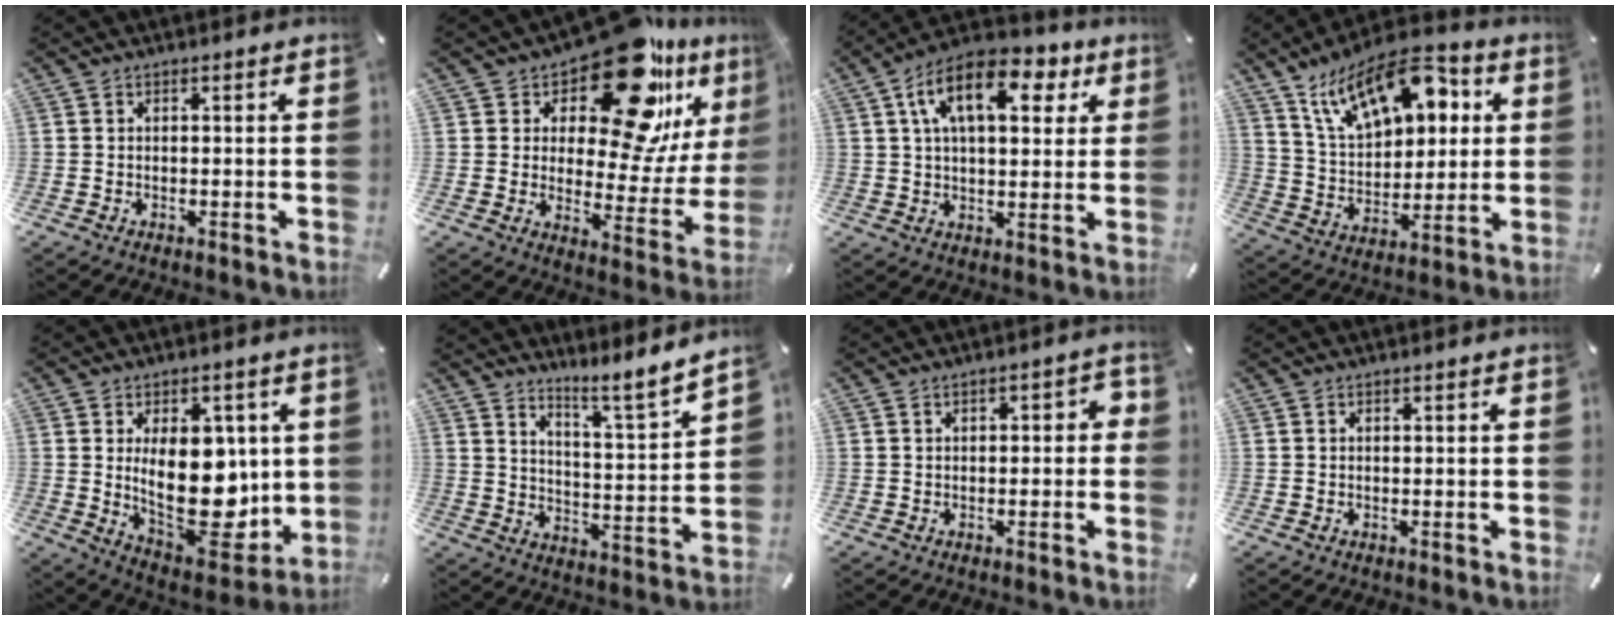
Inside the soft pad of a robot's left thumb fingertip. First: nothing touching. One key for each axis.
{"total": 21.2, "fx": 14.6, "fy": 8.1, "fz": 13.1, "tx": -0.190, "ty": -0.116, "tz": 0.244}
{"total": 14.6, "fx": 5.9, "fy": 7.9, "fz": 10.7, "tx": -0.171, "ty": -0.003, "tz": 0.100}
{"total": 18.5, "fx": 10.0, "fy": 10.5, "fz": 11.5, "tx": -0.205, "ty": -0.036, "tz": 0.176}
{"total": 19.5, "fx": 1.6, "fy": 11.1, "fz": 15.9, "tx": -0.254, "ty": -0.028, "tz": 0.035}
{"total": 7.8, "fx": 7.1, "fy": 0.9, "fz": 3.3, "tx": -0.052, "ty": -0.071, "tz": 0.118}
{"total": 2.9, "fx": -0.7, "fy": 1.6, "fz": 2.2, "tx": -0.040, "ty": 0.013, "tz": -0.015}
{"total": 0.0}